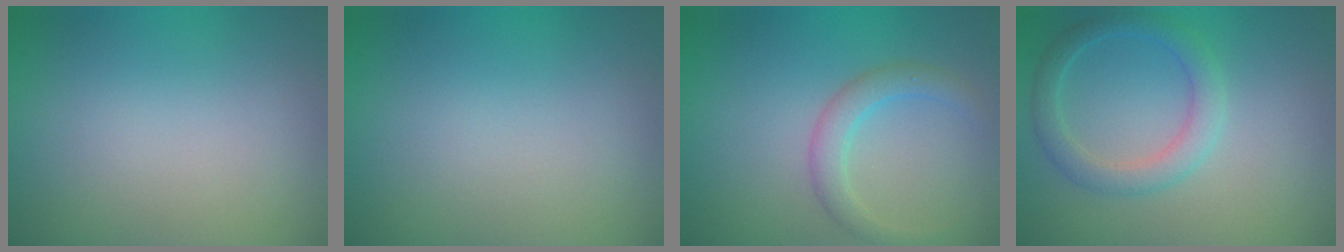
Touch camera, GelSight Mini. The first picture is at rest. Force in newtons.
{"total": 0.0}
{"total": 2.3, "press": 2.3, "slide": 0.0}
{"total": 2.7, "press": 2.7, "slide": 0.1}